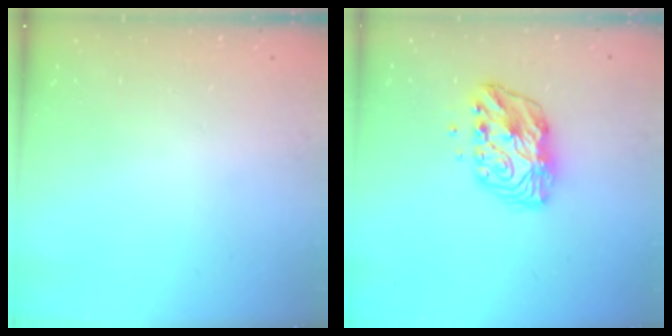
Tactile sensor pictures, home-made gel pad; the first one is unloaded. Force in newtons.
{"total": 11.2, "press": 11.2, "slide": 0.9}